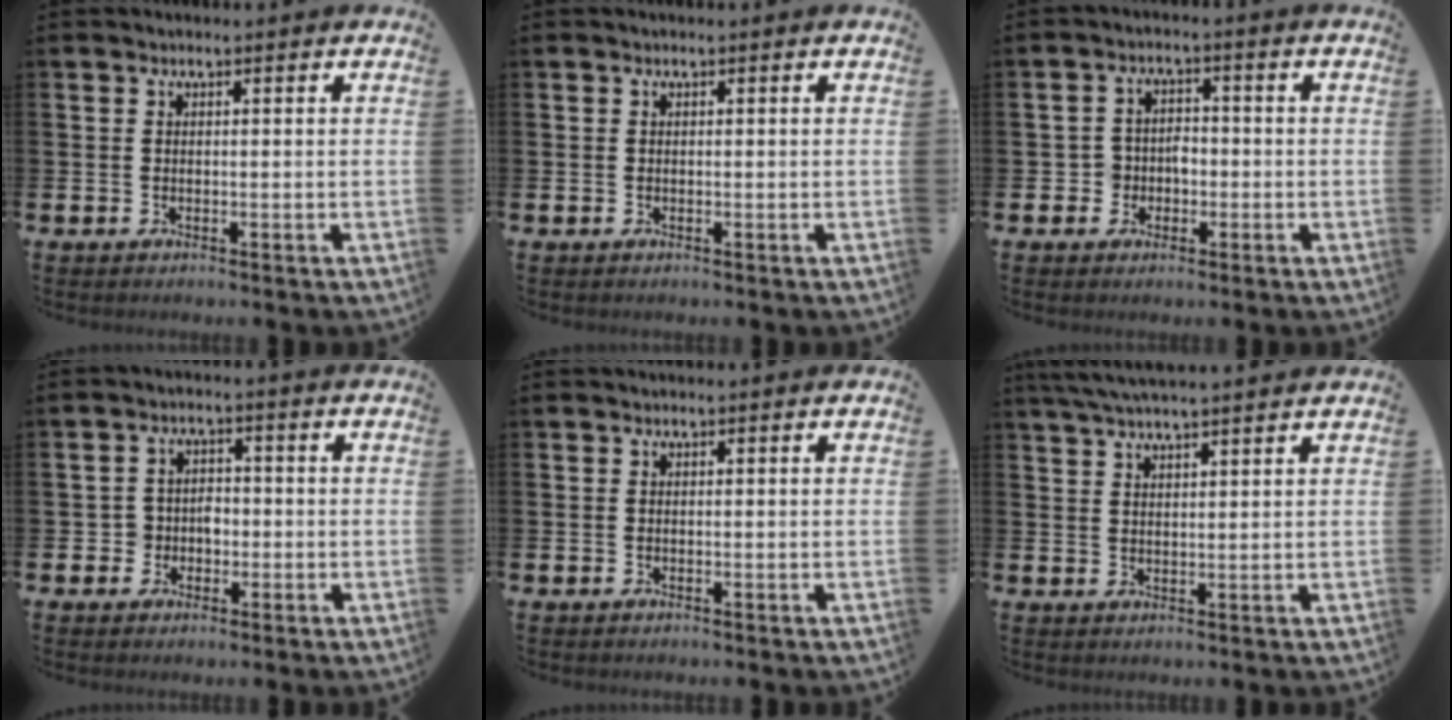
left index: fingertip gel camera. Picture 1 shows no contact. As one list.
[{"total": 0.0}, {"total": 3.4, "force": [-1.4, 3.0, 0.6], "torque": [-0.018, 0.006, -0.035]}, {"total": 3.2, "force": [-1.2, 2.9, 0.6], "torque": [-0.019, 0.005, -0.031]}, {"total": 0.0}, {"total": 4.2, "force": [3.9, -0.2, 1.6], "torque": [-0.050, -0.006, 0.073]}]